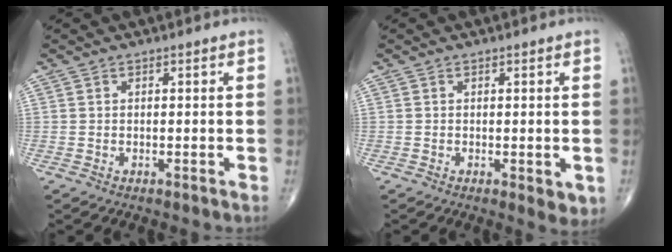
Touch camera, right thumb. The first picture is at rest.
{"total": 2.9, "force": [-0.5, 1.2, 2.5], "torque": [-0.023, -0.007, -0.005]}